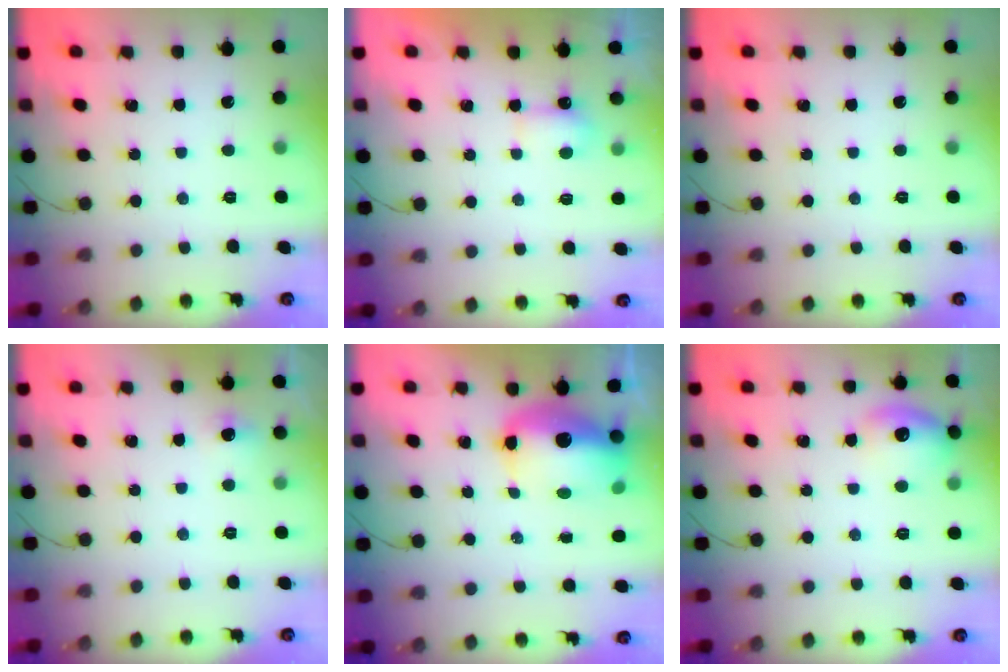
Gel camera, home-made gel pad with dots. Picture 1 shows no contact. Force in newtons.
{"total": 3.6, "press": 3.4, "slide": 1.2}
{"total": 0.0}
{"total": 4.3, "press": 3.9, "slide": 1.7}
{"total": 13.8, "press": 13.4, "slide": 3.2}
{"total": 11.8, "press": 11.8, "slide": 0.8}